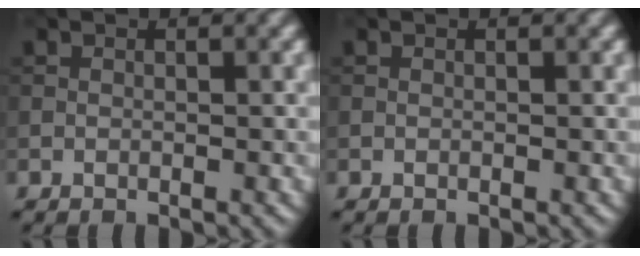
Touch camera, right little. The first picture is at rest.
{"total": 0.0}